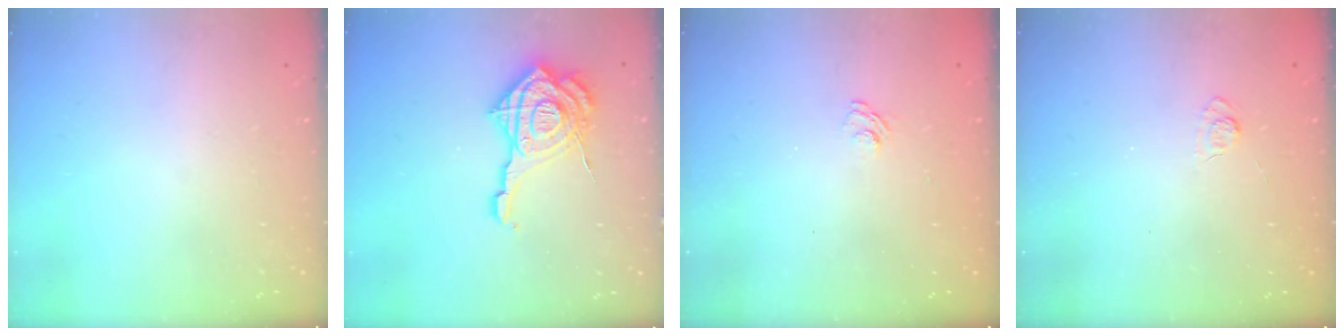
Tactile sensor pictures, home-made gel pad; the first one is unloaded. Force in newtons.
{"total": 20.7, "press": 20.6, "slide": 2.3}
{"total": 2.0, "press": 1.5, "slide": 1.3}
{"total": 3.8, "press": 3.6, "slide": 1.4}